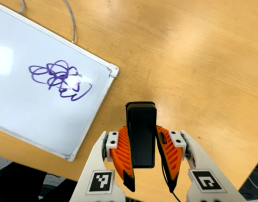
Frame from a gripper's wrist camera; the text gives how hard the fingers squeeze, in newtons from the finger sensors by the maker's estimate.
{"total": 4.6, "left": 3.4, "right": 5.8}